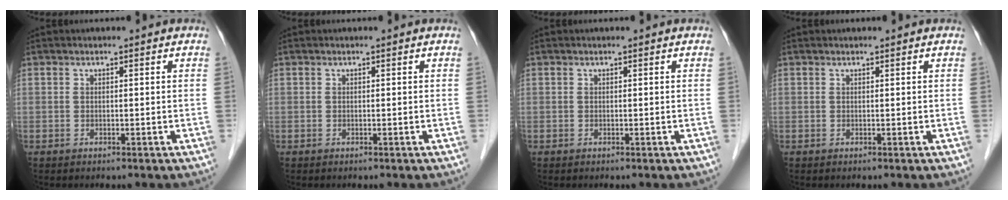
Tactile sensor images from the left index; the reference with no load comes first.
{"total": 0.0}
{"total": 0.0}
{"total": 0.8, "force": [0.8, 0.0, 0.2], "torque": [-0.005, 0.009, 0.013]}